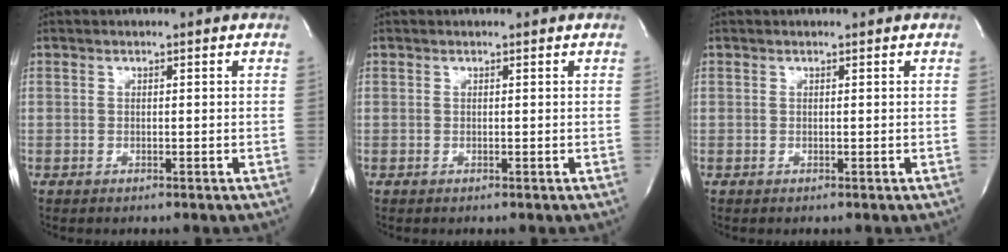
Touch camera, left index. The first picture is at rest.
{"total": 0.0}
{"total": 0.0}